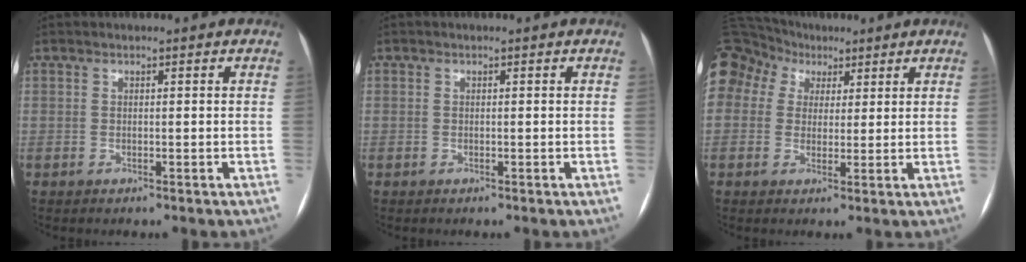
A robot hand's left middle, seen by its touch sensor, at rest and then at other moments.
{"total": 0.0}
{"total": 20.5, "force": [9.4, 16.4, 8.0], "torque": [-0.273, 0.106, 0.187]}